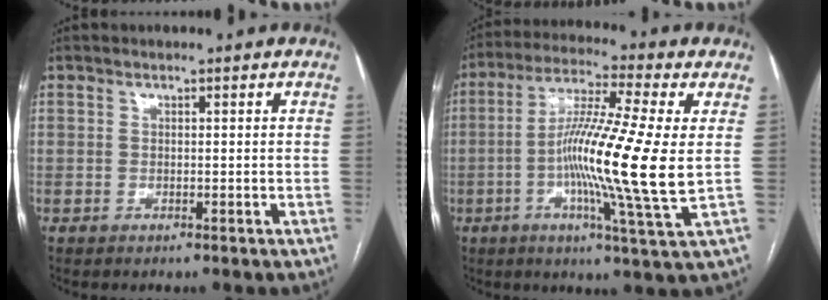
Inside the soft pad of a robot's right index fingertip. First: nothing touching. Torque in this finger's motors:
{"motor_torque": [1.83, -0.31, 1.05, 0.21]}